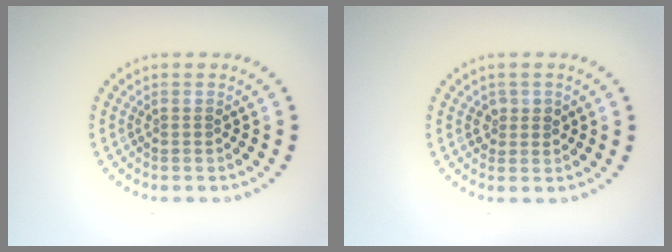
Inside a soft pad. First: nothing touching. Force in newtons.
{"total": 1.4, "press": 1.3, "slide": 0.4}